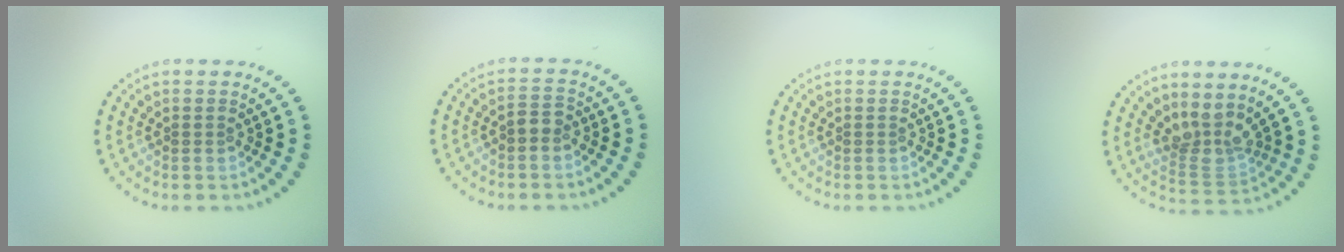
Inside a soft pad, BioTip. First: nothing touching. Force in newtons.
{"total": 1.3, "press": 1.3, "slide": 0.4}
{"total": 0.0}
{"total": 3.1, "press": 2.2, "slide": 2.2}